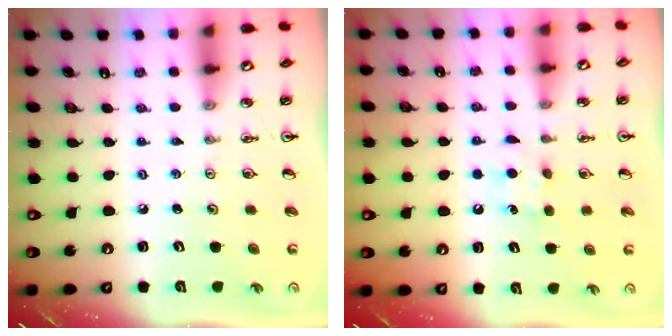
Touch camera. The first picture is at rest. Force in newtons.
{"total": 6.2, "press": 6.1, "slide": 0.7}